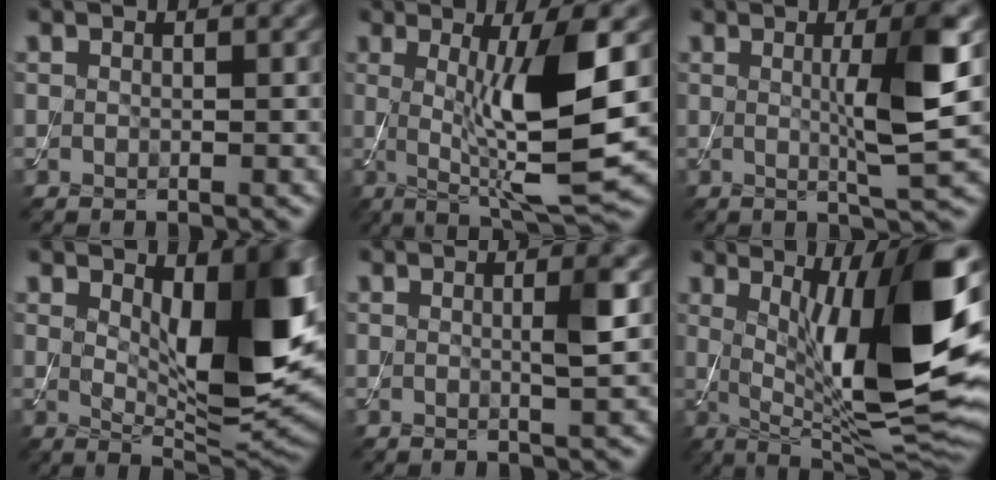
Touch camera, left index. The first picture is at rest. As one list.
[{"total": 9.3, "force": [0.6, 1.8, 9.0], "torque": [-0.136, -0.019, 0.021]}, {"total": 5.9, "force": [0.7, 0.8, 5.8], "torque": [-0.088, 0.001, 0.011]}, {"total": 10.3, "force": [2.1, 3.7, 9.3], "torque": [-0.133, -0.010, 0.041]}, {"total": 2.1, "force": [0.2, 0.3, 2.0], "torque": [-0.030, 0.002, -0.002]}, {"total": 14.3, "force": [2.5, 3.5, 13.7], "torque": [-0.190, -0.012, 0.043]}]